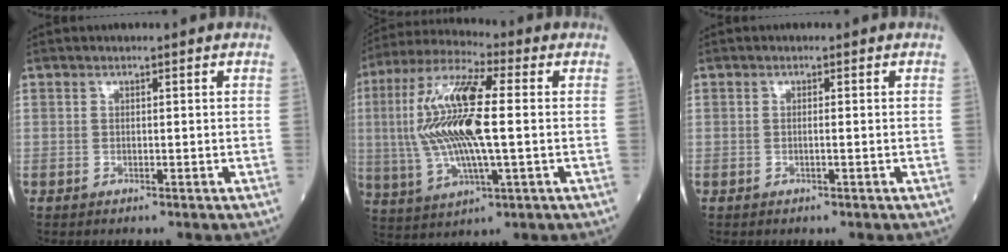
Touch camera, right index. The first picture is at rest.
{"total": 17.1, "force": [0.6, 3.4, 16.7], "torque": [-0.355, 0.010, 0.008]}
{"total": 0.7, "force": [-0.2, -0.1, 0.7], "torque": [-0.013, 0.000, -0.003]}